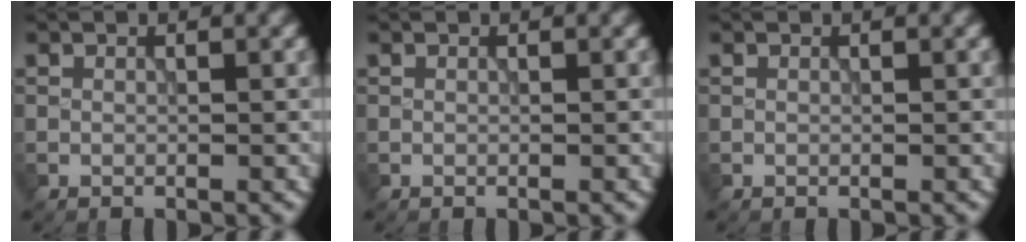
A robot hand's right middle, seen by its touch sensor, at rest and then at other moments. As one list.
[{"total": 0.0}, {"total": 0.0}]